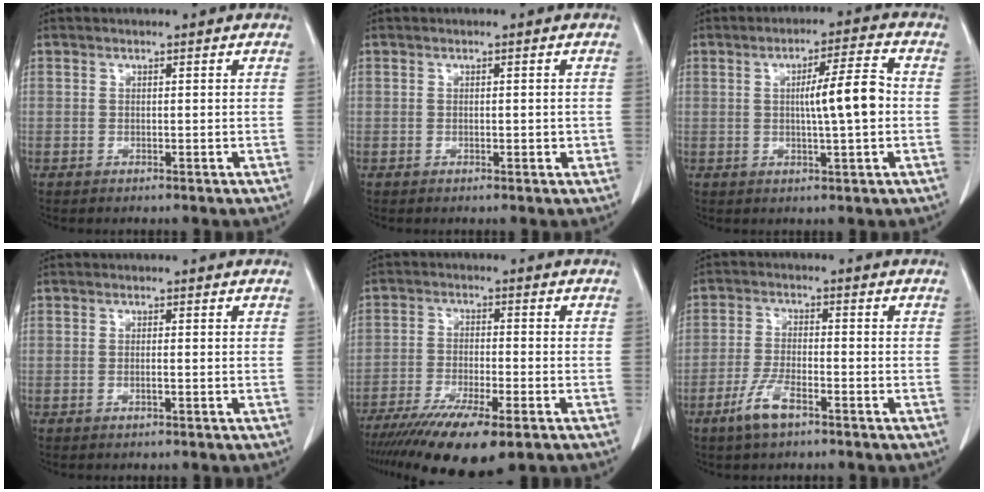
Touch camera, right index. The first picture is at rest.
{"total": 1.4, "force": [-0.2, 0.5, 1.3], "torque": [-0.021, 0.000, 0.000]}
{"total": 7.5, "force": [0.0, 0.3, 7.5], "torque": [-0.115, 0.008, -0.002]}
{"total": 0.8, "force": [-0.3, 0.0, 0.8], "torque": [-0.018, -0.001, -0.004]}
{"total": 13.4, "force": [-9.3, 2.3, 9.3], "torque": [-0.162, -0.034, -0.153]}
{"total": 5.5, "force": [-3.5, 1.3, 4.1], "torque": [-0.089, -0.004, -0.066]}